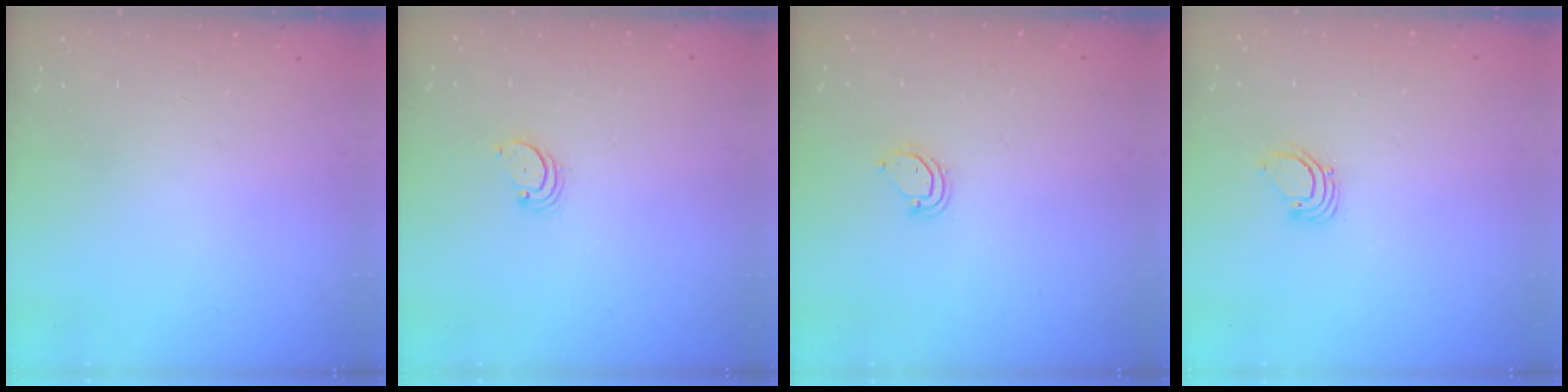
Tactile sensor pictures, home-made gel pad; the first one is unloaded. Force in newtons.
{"total": 2.2, "press": 2.2, "slide": 0.2}
{"total": 3.1, "press": 3.1, "slide": 0.2}
{"total": 2.2, "press": 2.2, "slide": 0.2}